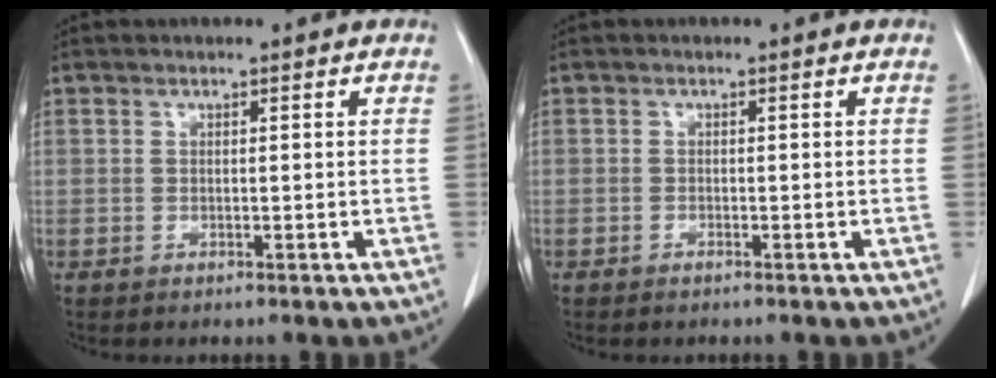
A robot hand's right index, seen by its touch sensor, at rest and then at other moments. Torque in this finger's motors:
{"motor_torque": [0.13, -0.24, 0.06, 0.00]}